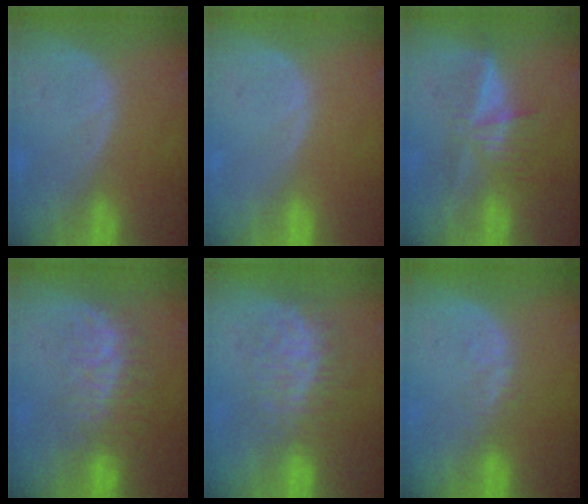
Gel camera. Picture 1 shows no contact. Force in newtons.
{"total": 0.0}
{"total": 5.3, "press": 5.2, "slide": 1.1}
{"total": 8.0, "press": 7.4, "slide": 3.0}
{"total": 7.7, "press": 7.3, "slide": 2.7}
{"total": 2.5, "press": 1.9, "slide": 1.7}